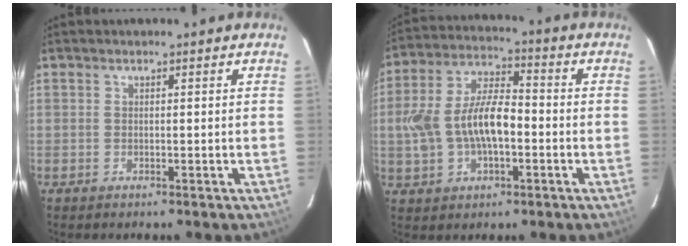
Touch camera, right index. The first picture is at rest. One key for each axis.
{"total": 13.4, "fx": -2.1, "fy": 6.9, "fz": 11.3, "tx": -0.237, "ty": 0.015, "tz": -0.034}